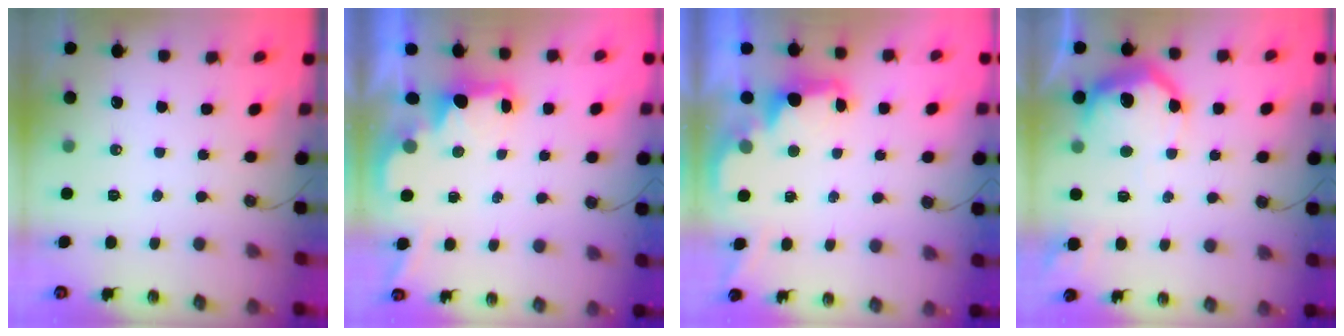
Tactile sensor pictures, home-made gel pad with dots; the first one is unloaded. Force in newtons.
{"total": 2.1, "press": 1.9, "slide": 0.8}
{"total": 2.7, "press": 2.6, "slide": 0.8}
{"total": 13.1, "press": 13.1, "slide": 0.8}